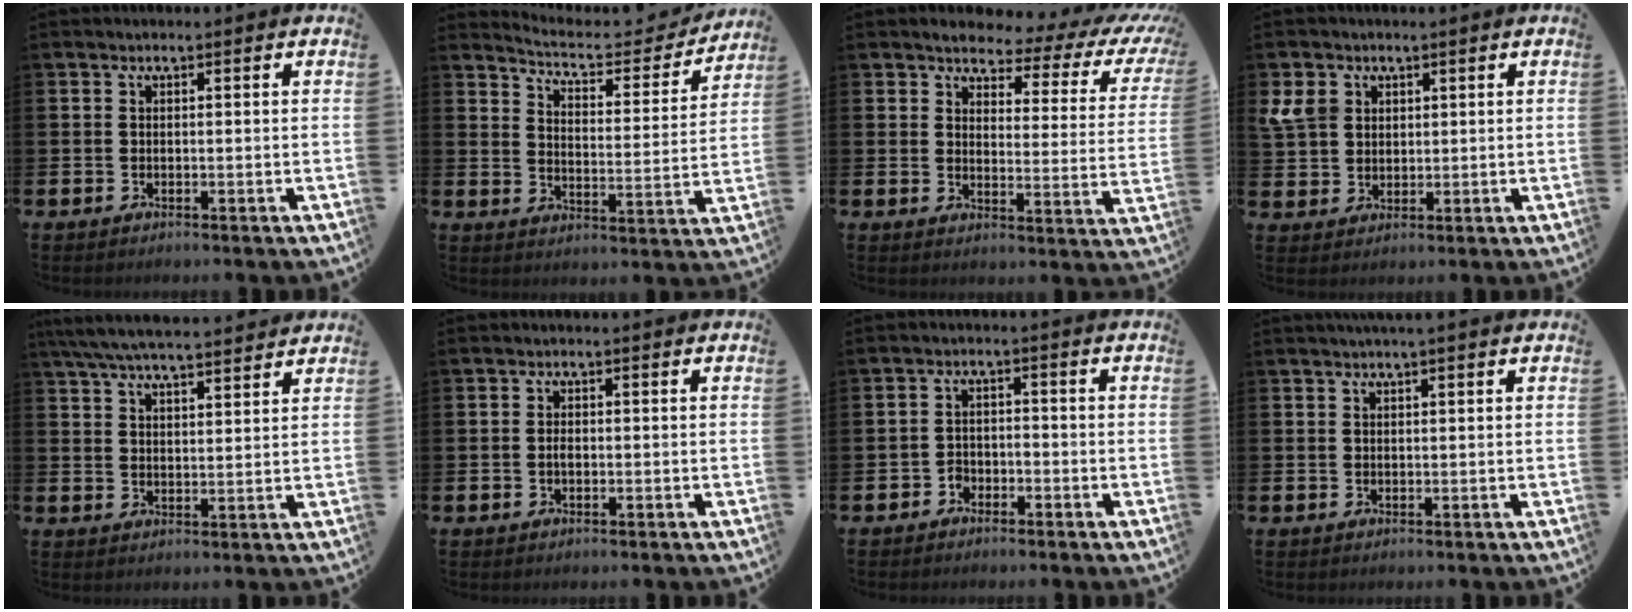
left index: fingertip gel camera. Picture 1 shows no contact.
{"total": 6.0, "force": [5.6, 1.5, 1.4], "torque": [-0.043, -0.047, 0.088]}
{"total": 3.3, "force": [2.6, 1.5, 1.3], "torque": [-0.030, -0.030, 0.030]}
{"total": 5.1, "force": [2.6, 4.0, 1.5], "torque": [-0.034, 0.006, 0.046]}
{"total": 6.4, "force": [6.1, 0.4, 1.9], "torque": [-0.057, -0.027, 0.110]}
{"total": 1.0, "force": [-0.2, 0.5, 0.8], "torque": [-0.015, 0.001, -0.006]}
{"total": 2.1, "force": [-1.8, 1.1, 0.1], "torque": [-0.016, 0.007, -0.038]}
{"total": 1.3, "force": [1.1, -0.1, 0.7], "torque": [-0.014, 0.000, 0.020]}